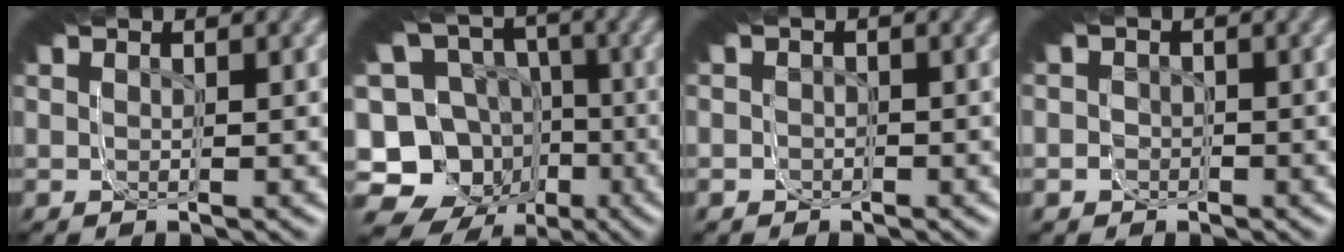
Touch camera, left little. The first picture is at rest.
{"total": 17.2, "force": [-6.7, 12.9, 9.2], "torque": [-0.136, -0.067, -0.106]}
{"total": 1.2, "force": [-0.9, 0.5, -0.5], "torque": [0.009, -0.020, -0.007]}
{"total": 2.9, "force": [-0.8, 2.6, 0.9], "torque": [-0.012, -0.020, -0.008]}